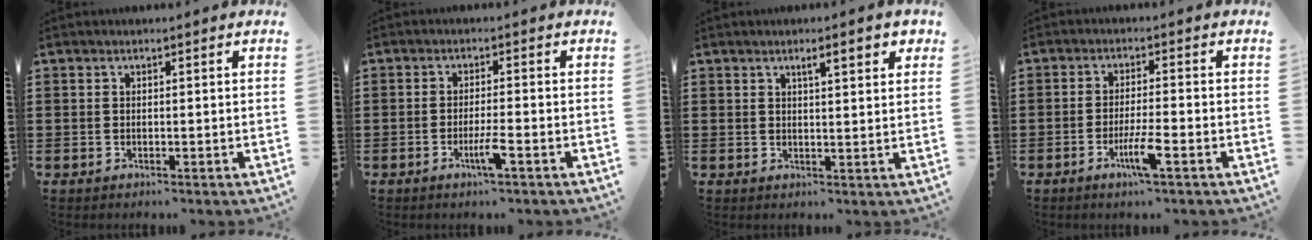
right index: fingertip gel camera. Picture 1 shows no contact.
{"total": 3.4, "force": [-1.8, 0.0, 2.9], "torque": [-0.056, -0.008, -0.034]}
{"total": 3.2, "force": [1.7, 0.5, 2.7], "torque": [-0.047, 0.002, 0.025]}
{"total": 4.9, "force": [-2.4, 0.2, 4.3], "torque": [-0.083, -0.014, -0.044]}